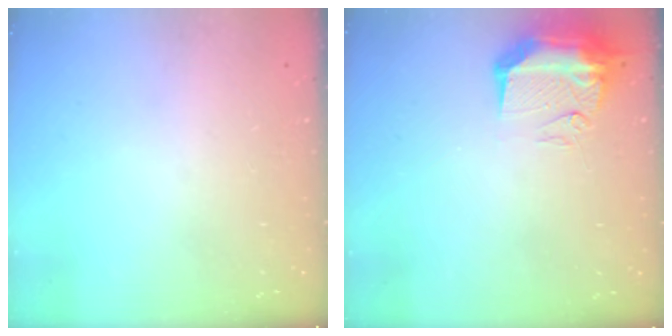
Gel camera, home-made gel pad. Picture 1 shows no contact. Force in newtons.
{"total": 11.0, "press": 10.9, "slide": 1.1}